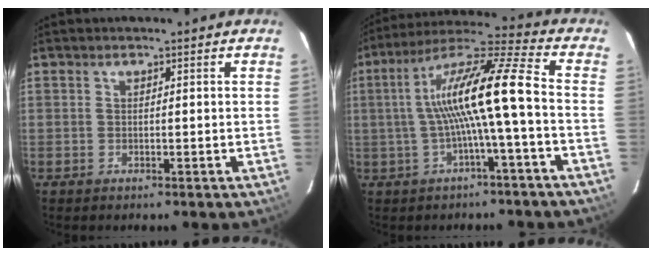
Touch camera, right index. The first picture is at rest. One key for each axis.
{"total": 13.6, "fx": -1.7, "fy": -0.3, "fz": 13.5, "tx": -0.250, "ty": 0.018, "tz": -0.029}